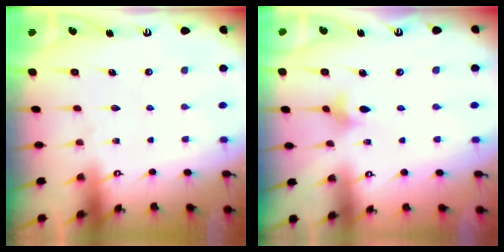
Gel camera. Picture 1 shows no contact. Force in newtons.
{"total": 4.5, "press": 4.4, "slide": 0.8}